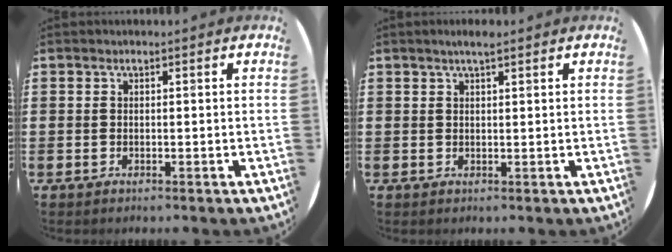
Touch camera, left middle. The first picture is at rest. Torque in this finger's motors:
{"motor_torque": [0.42, -0.30, 0.03, 0.06]}